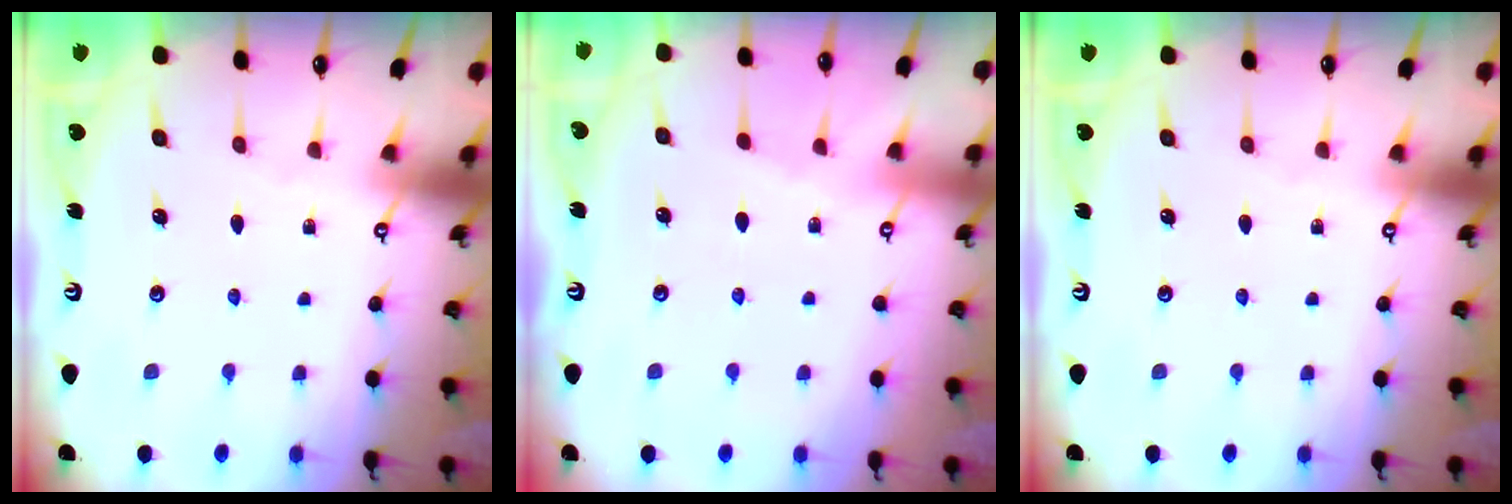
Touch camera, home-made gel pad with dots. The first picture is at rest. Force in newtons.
{"total": 3.4, "press": 3.3, "slide": 0.6}
{"total": 0.0}